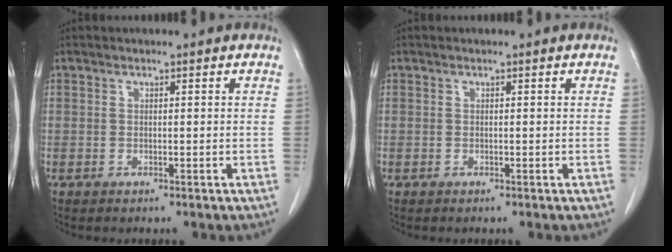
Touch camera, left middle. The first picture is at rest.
{"total": 0.0}